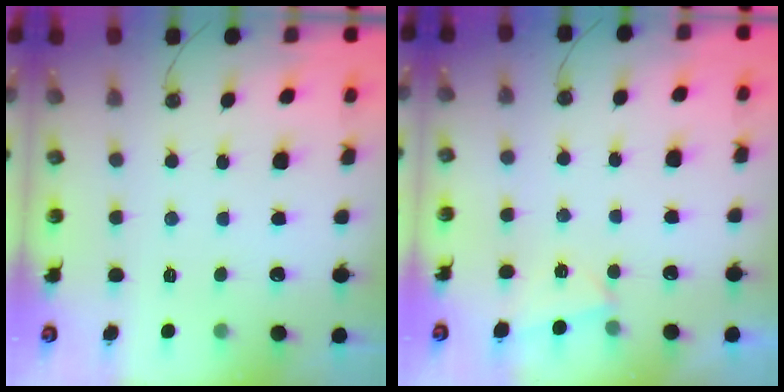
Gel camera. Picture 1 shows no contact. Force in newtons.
{"total": 2.6, "press": 1.5, "slide": 2.1}